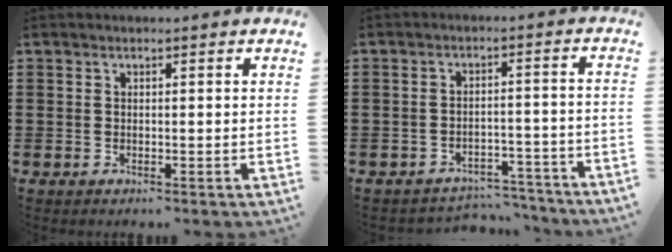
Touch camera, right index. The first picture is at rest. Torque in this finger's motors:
{"motor_torque": [0.02, 0.04, -0.09, -0.02]}